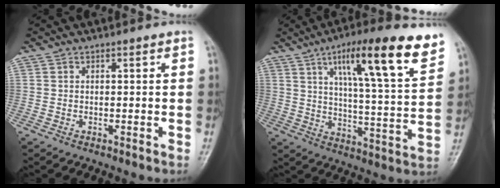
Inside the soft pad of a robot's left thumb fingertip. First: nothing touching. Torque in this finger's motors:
{"motor_torque": [0.89, 0.81, 1.66, -1.11, 0.15]}